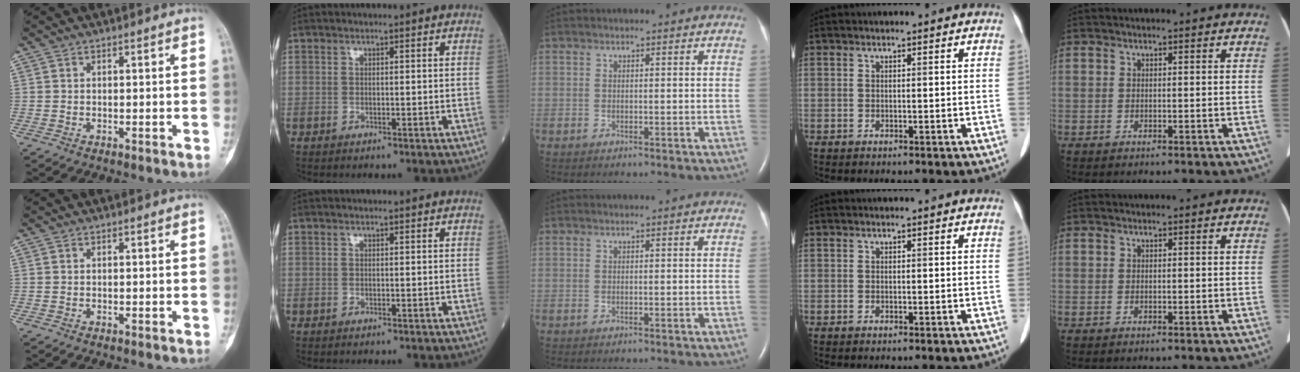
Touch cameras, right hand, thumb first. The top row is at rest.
{}